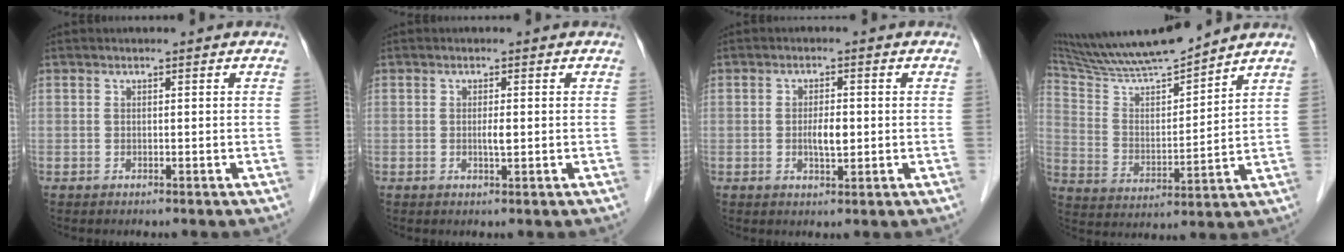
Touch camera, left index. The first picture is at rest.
{"total": 1.3, "force": [-0.3, 0.2, 1.3], "torque": [-0.024, -0.004, -0.005]}
{"total": 3.1, "force": [-0.5, 1.0, 2.9], "torque": [-0.052, -0.004, -0.007]}
{"total": 14.7, "force": [13.6, 0.1, 5.5], "torque": [-0.107, 0.000, 0.251]}